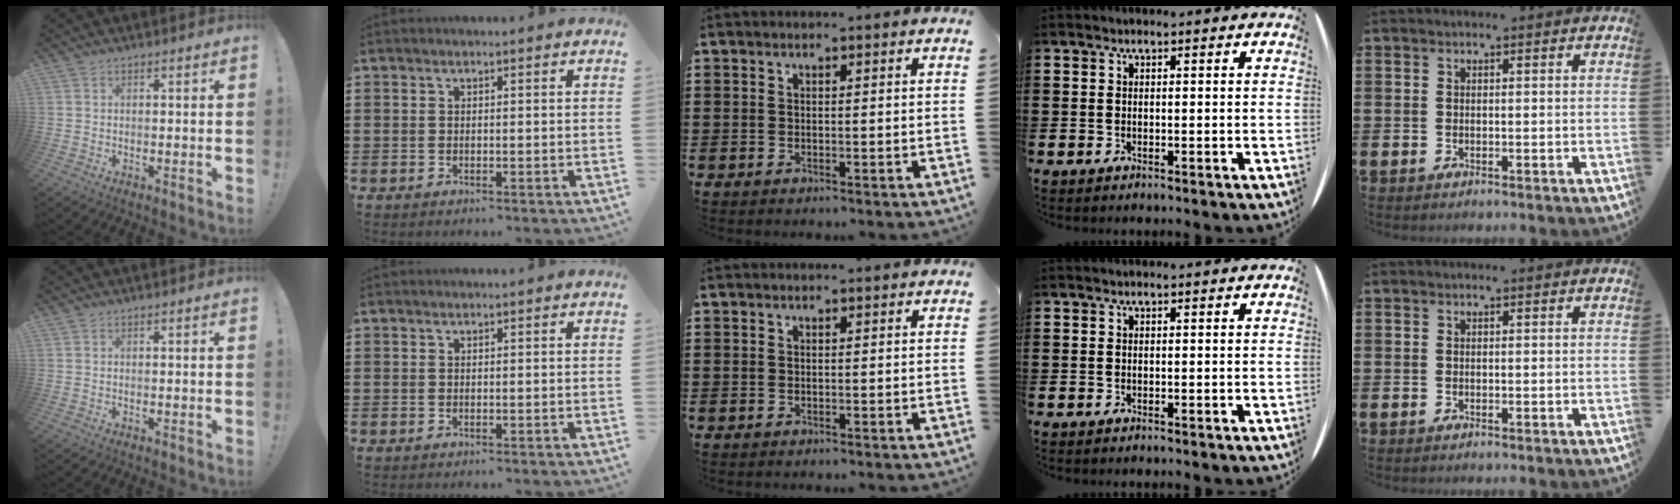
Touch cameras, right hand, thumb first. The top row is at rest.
{}